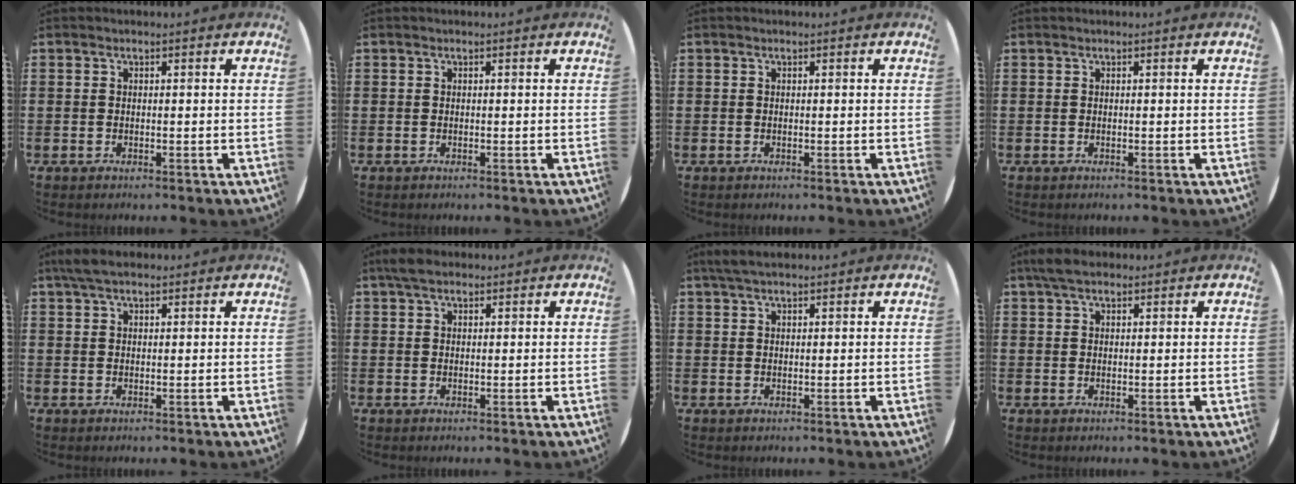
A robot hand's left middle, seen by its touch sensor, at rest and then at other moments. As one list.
[{"total": 0.0}, {"total": 0.0}, {"total": 0.0}, {"total": 2.8, "force": [2.1, 0.9, 1.6], "torque": [-0.036, 0.007, 0.038]}, {"total": 2.3, "force": [1.8, 1.0, 1.1], "torque": [-0.017, 0.005, 0.030]}, {"total": 2.0, "force": [1.7, 0.4, 1.1], "torque": [-0.023, 0.005, 0.030]}, {"total": 2.7, "force": [2.1, 1.1, 1.4], "torque": [-0.032, 0.009, 0.039]}]